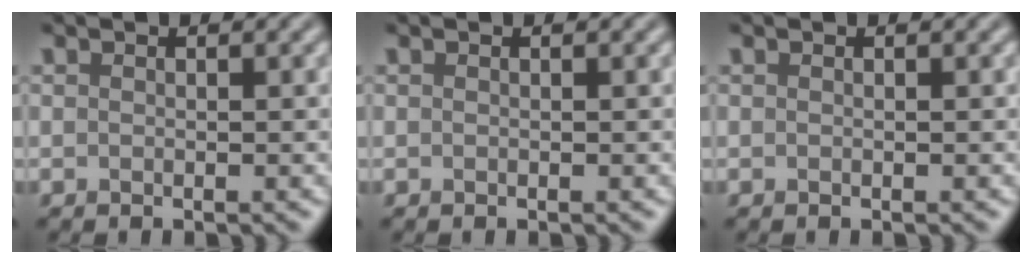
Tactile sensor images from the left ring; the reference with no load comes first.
{"total": 0.0}
{"total": 0.0}